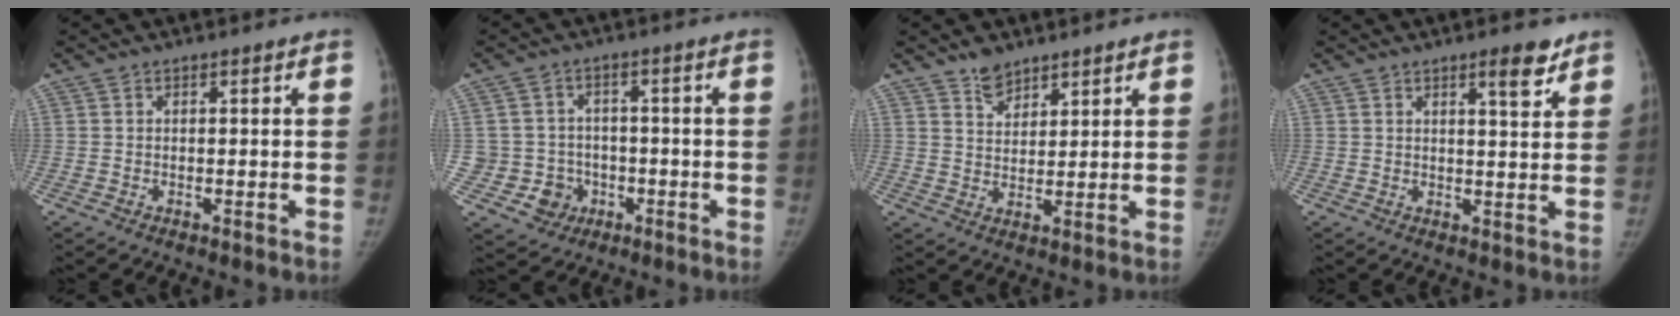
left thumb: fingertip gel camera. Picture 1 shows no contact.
{"total": 7.1, "force": [-1.9, 6.8, 0.6], "torque": [0.019, 0.020, -0.025]}
{"total": 4.3, "force": [3.5, 2.2, 1.3], "torque": [0.001, -0.027, 0.066]}
{"total": 4.8, "force": [3.2, 1.1, 3.4], "torque": [-0.040, -0.023, 0.046]}